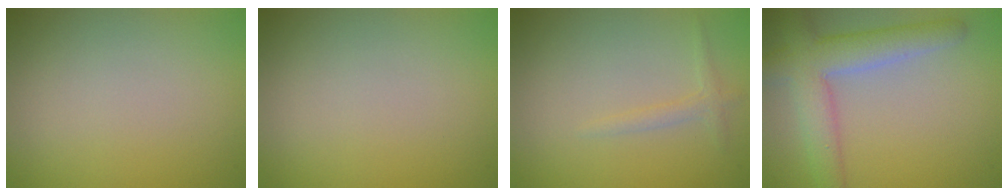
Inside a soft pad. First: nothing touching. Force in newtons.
{"total": 0.0}
{"total": 1.1, "press": 1.1, "slide": 0.1}
{"total": 5.6, "press": 5.6, "slide": 0.4}